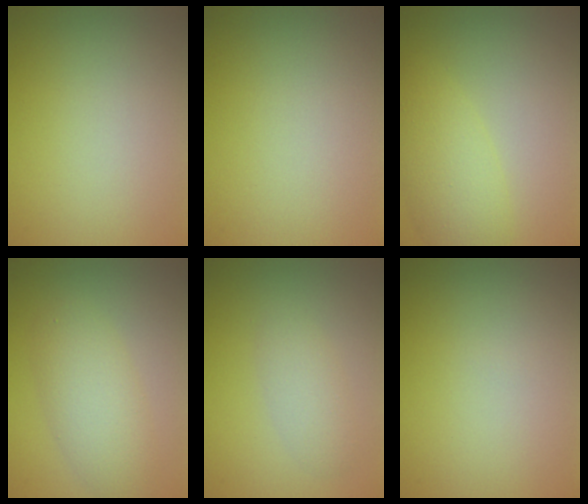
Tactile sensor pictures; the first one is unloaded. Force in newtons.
{"total": 0.0}
{"total": 3.9, "press": 3.9, "slide": 0.2}
{"total": 4.0, "press": 4.0, "slide": 0.1}
{"total": 1.9, "press": 1.9, "slide": 0.1}
{"total": 0.0}